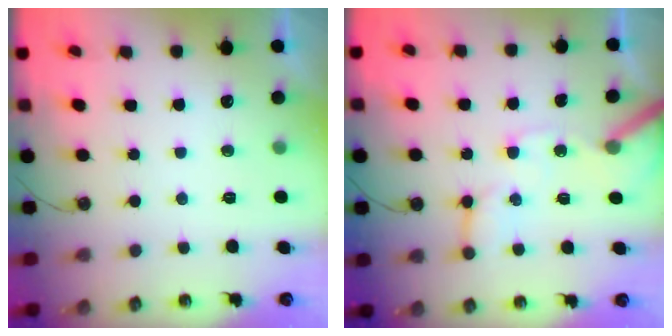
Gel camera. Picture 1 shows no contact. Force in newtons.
{"total": 11.7, "press": 11.6, "slide": 1.5}